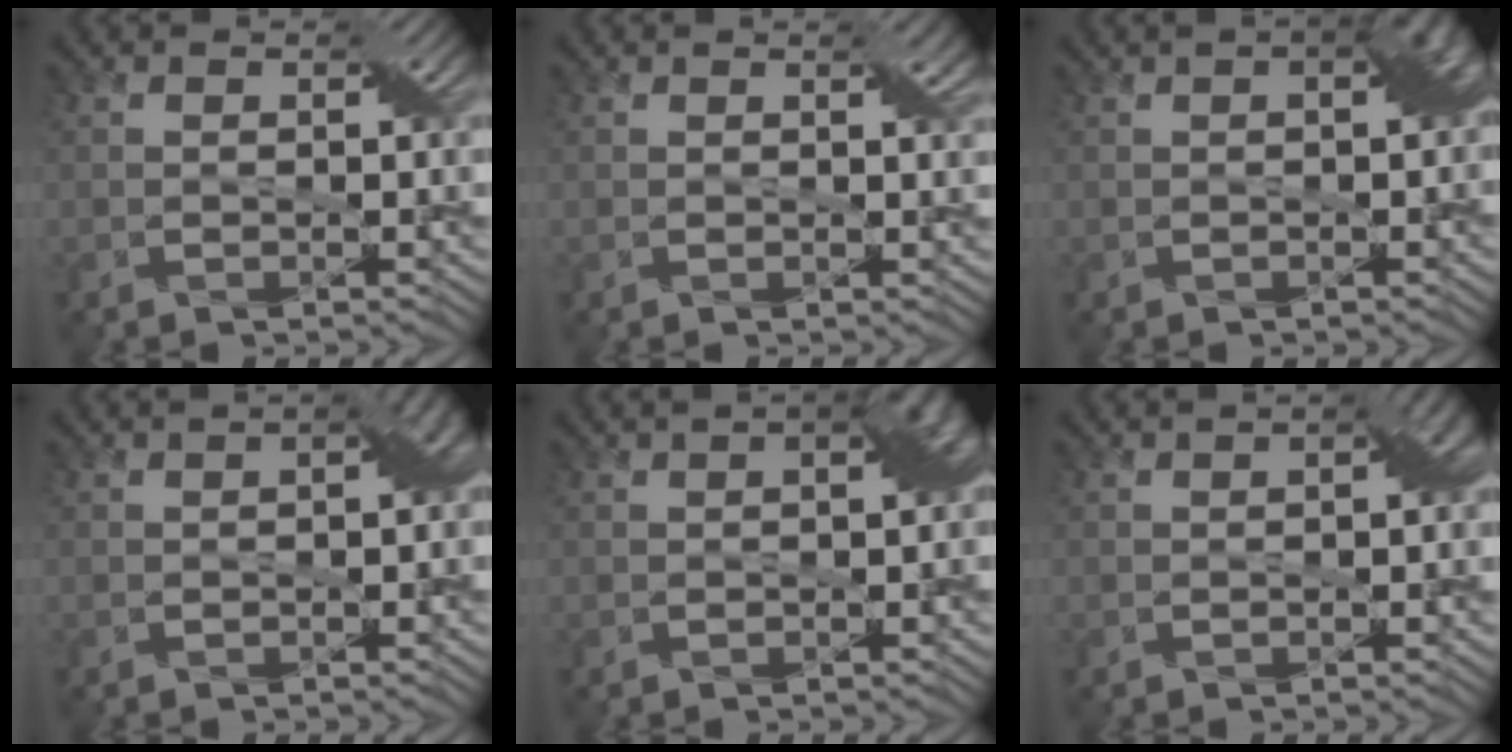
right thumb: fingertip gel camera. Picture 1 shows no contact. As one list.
[{"total": 1.5, "force": [0.9, 0.2, 1.2], "torque": [-0.018, 0.000, 0.015]}, {"total": 3.5, "force": [0.5, 1.4, 3.2], "torque": [-0.033, 0.014, 0.006]}, {"total": 3.1, "force": [-0.1, 1.6, 2.6], "torque": [-0.031, 0.003, -0.002]}, {"total": 3.9, "force": [0.4, 1.7, 3.5], "torque": [-0.038, 0.012, 0.006]}, {"total": 2.4, "force": [-0.2, 1.2, 2.1], "torque": [-0.028, 0.004, -0.003]}]